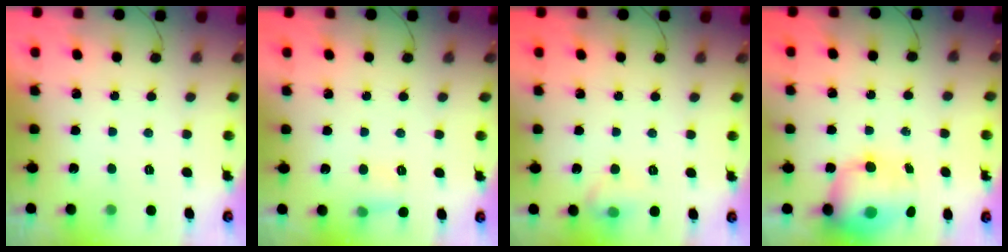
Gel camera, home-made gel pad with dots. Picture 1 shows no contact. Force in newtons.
{"total": 5.0, "press": 4.7, "slide": 1.7}
{"total": 5.9, "press": 5.7, "slide": 1.5}
{"total": 13.1, "press": 12.7, "slide": 3.2}